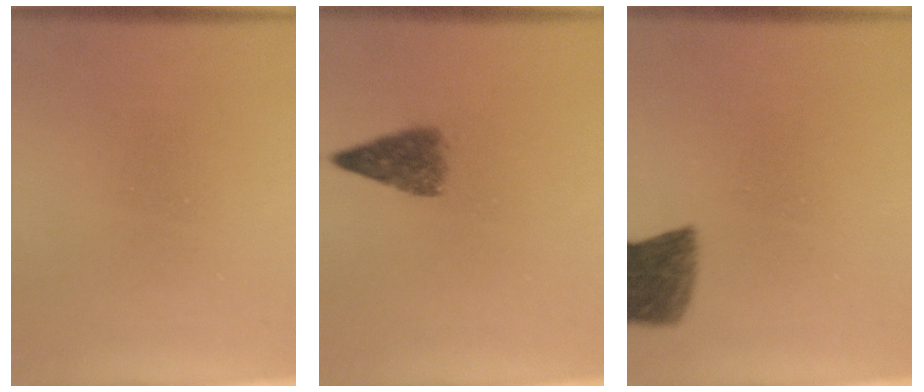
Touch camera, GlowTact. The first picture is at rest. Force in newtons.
{"total": 4.1}
{"total": 7.0}